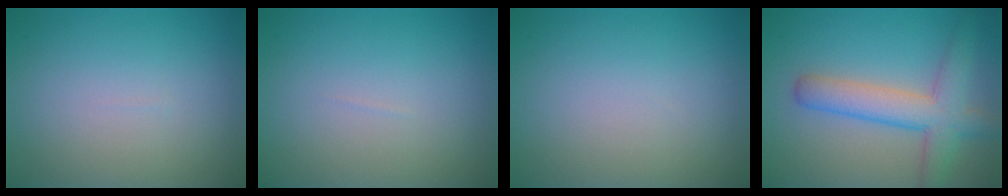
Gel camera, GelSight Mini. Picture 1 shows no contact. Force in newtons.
{"total": 0.0}
{"total": 0.0}
{"total": 5.5, "press": 5.5, "slide": 0.2}